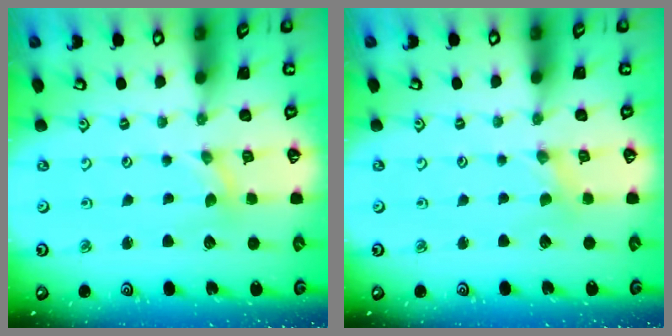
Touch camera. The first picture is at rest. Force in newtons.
{"total": 0.0}